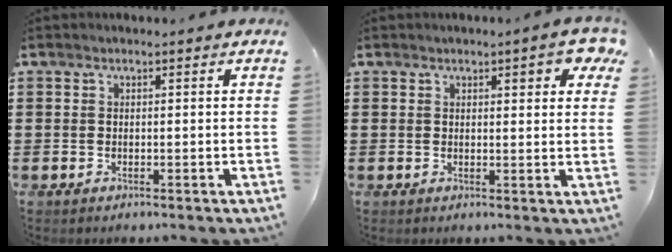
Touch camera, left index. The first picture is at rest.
{"total": 3.6, "force": [2.2, 0.8, 2.8], "torque": [-0.043, -0.003, 0.034]}